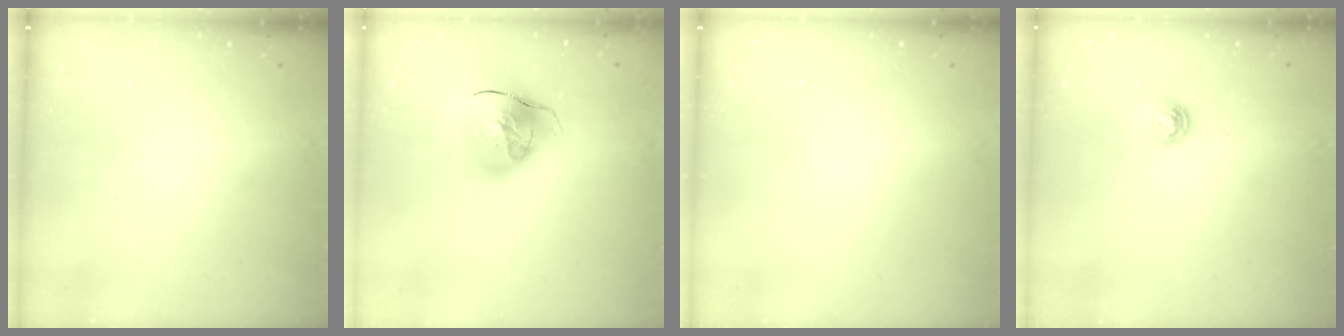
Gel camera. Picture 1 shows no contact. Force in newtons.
{"total": 14.1, "press": 14.0, "slide": 2.0}
{"total": 0.0}
{"total": 5.3, "press": 5.3, "slide": 0.6}